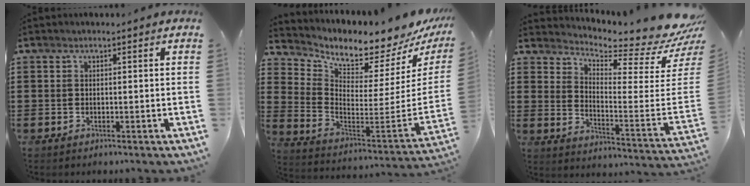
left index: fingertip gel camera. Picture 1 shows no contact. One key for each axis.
{"total": 6.2, "fx": 5.8, "fy": 1.0, "fz": 1.6, "tx": -0.055, "ty": -0.078, "tz": 0.093}
{"total": 5.8, "fx": 5.4, "fy": 0.2, "fz": 2.2, "tx": -0.058, "ty": -0.070, "tz": 0.089}